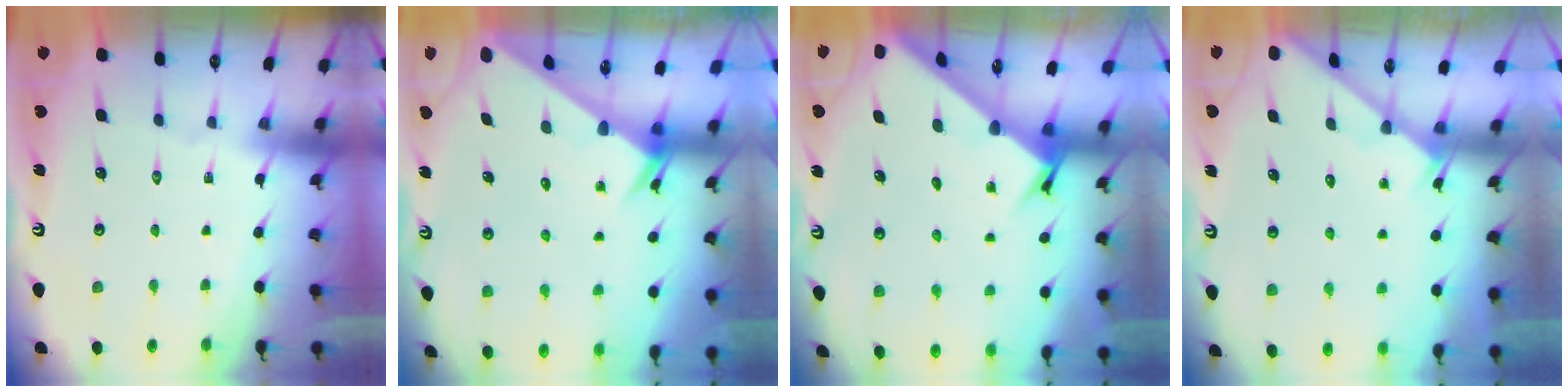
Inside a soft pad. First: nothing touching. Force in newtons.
{"total": 2.5, "press": 2.5, "slide": 0.0}
{"total": 2.6, "press": 2.6, "slide": 0.3}
{"total": 2.0, "press": 2.0, "slide": 0.1}